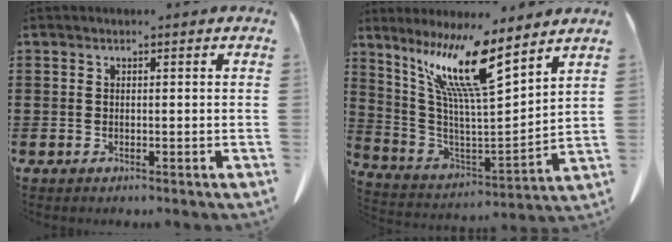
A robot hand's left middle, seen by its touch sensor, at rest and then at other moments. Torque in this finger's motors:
{"motor_torque": [2.14, 0.00, 1.05, 0.21]}